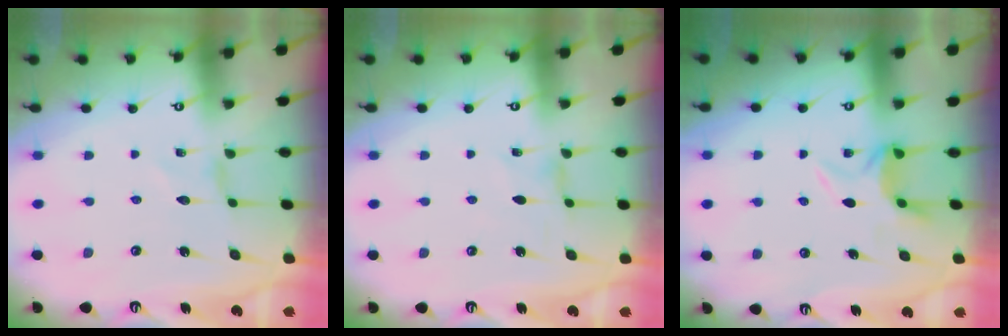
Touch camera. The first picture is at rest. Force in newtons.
{"total": 1.2, "press": 1.2, "slide": 0.1}
{"total": 6.1, "press": 5.9, "slide": 1.3}